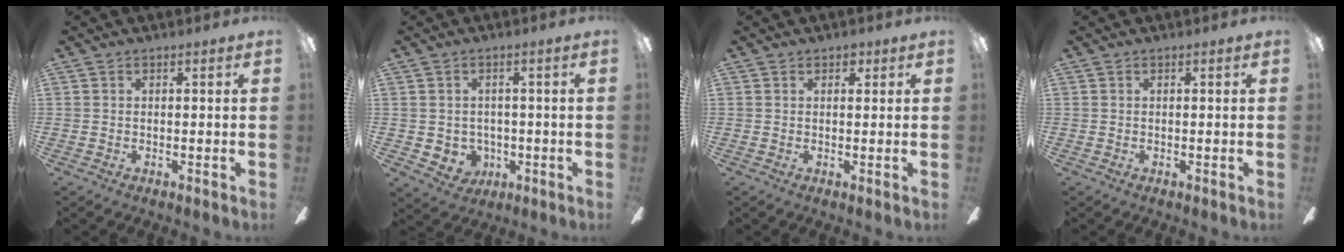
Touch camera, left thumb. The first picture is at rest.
{"total": 4.2, "force": [0.4, 4.1, 0.9], "torque": [-0.027, -0.005, 0.009]}
{"total": 1.8, "force": [1.1, 1.2, 0.8], "torque": [-0.001, -0.004, 0.016]}
{"total": 0.0}